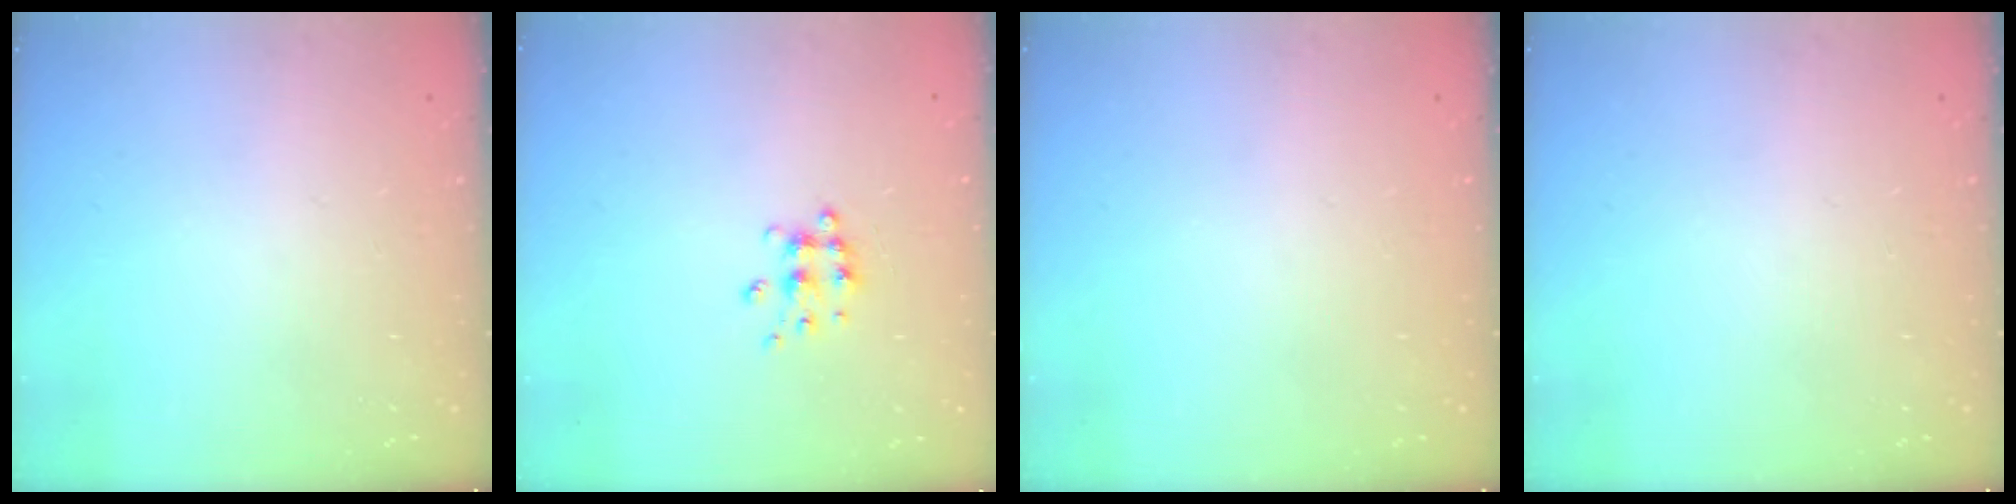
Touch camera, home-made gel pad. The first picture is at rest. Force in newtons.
{"total": 6.5, "press": 6.5, "slide": 0.6}
{"total": 0.0}
{"total": 0.0}